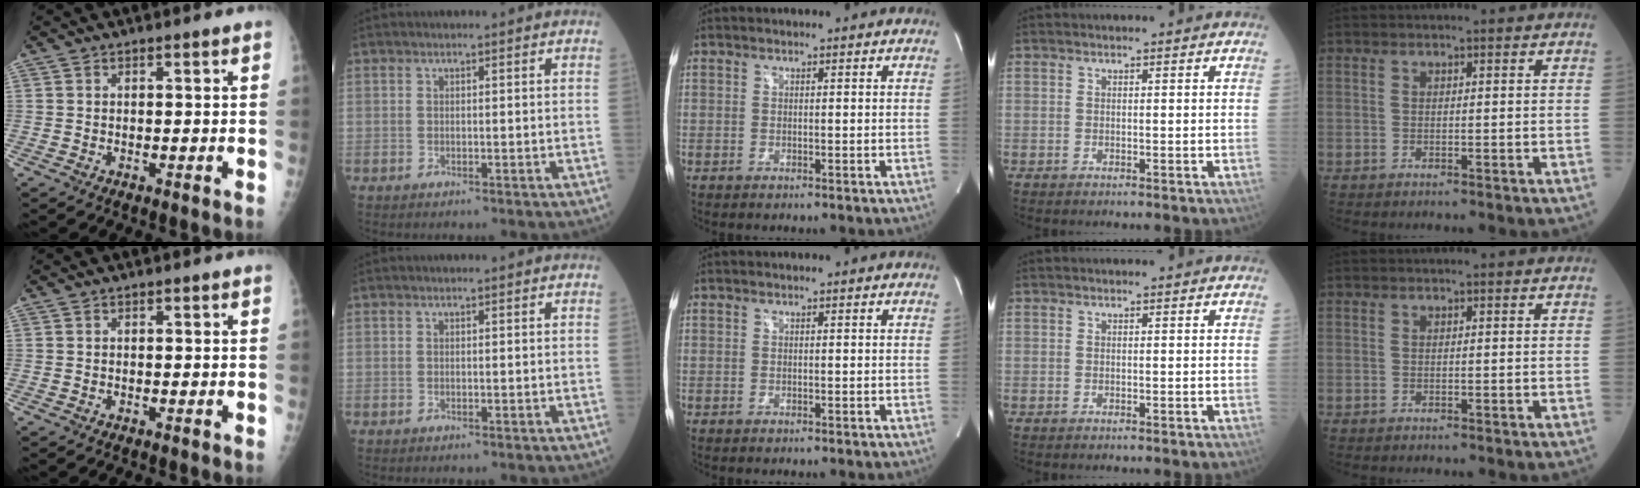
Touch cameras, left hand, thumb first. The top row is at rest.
{}